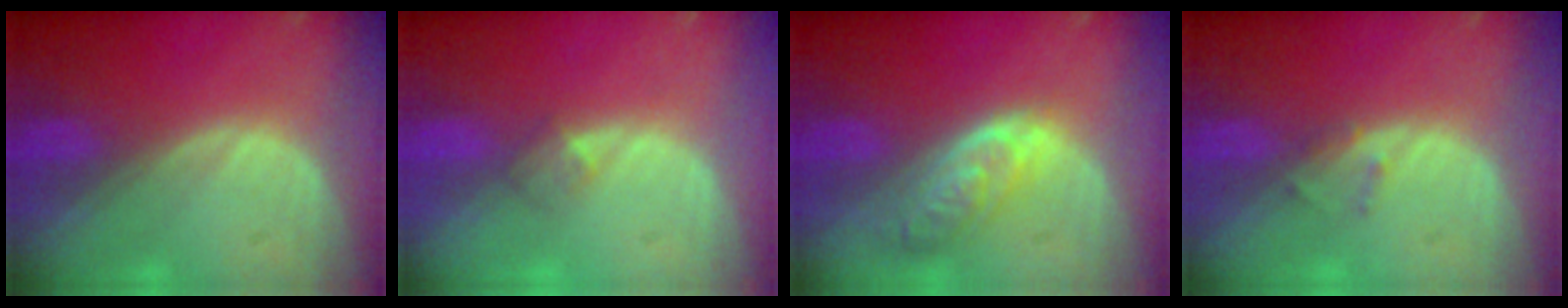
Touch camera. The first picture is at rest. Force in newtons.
{"total": 2.0, "press": 1.6, "slide": 1.1}
{"total": 6.3, "press": 5.7, "slide": 2.8}
{"total": 1.3, "press": 1.1, "slide": 0.8}